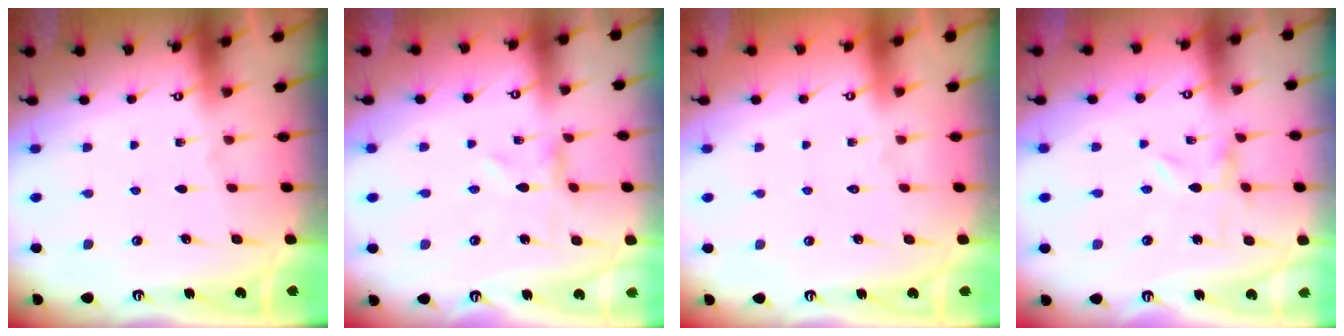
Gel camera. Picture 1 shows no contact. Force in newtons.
{"total": 0.0}
{"total": 1.6, "press": 1.6, "slide": 0.1}
{"total": 0.0}